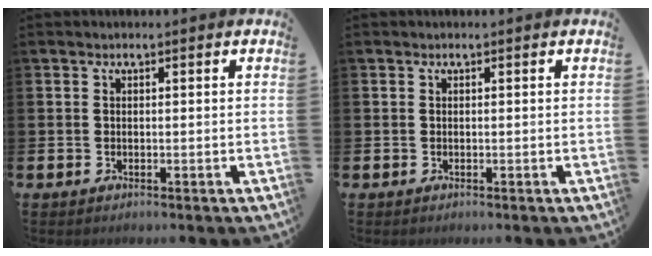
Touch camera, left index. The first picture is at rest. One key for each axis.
{"total": 0.0}